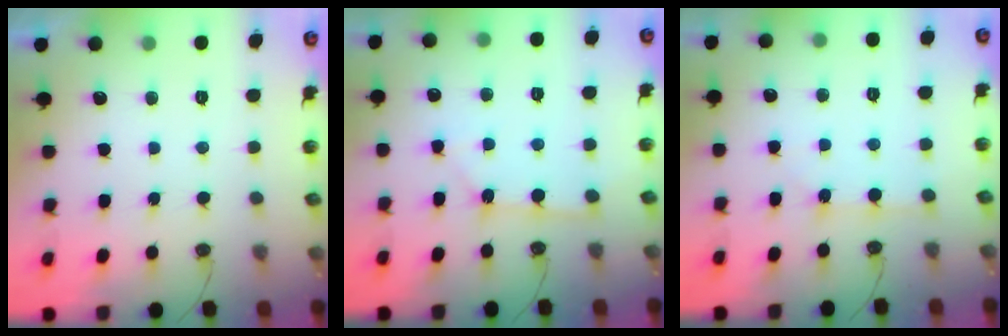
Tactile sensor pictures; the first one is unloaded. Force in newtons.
{"total": 2.3, "press": 2.3, "slide": 0.2}
{"total": 2.4, "press": 2.4, "slide": 0.1}